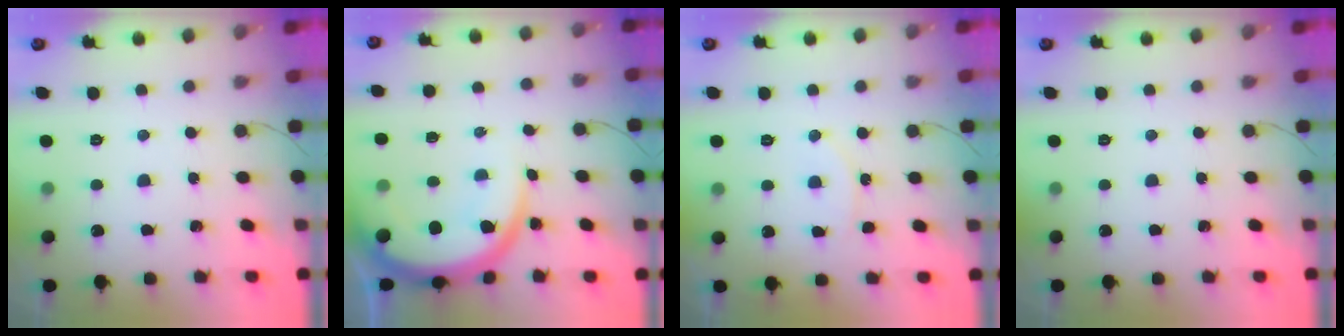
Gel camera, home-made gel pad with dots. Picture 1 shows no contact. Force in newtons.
{"total": 12.2, "press": 12.1, "slide": 1.1}
{"total": 6.8, "press": 6.8, "slide": 0.5}
{"total": 0.0}